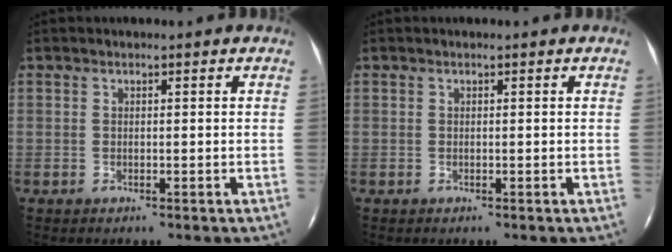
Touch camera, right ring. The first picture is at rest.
{"total": 0.0}